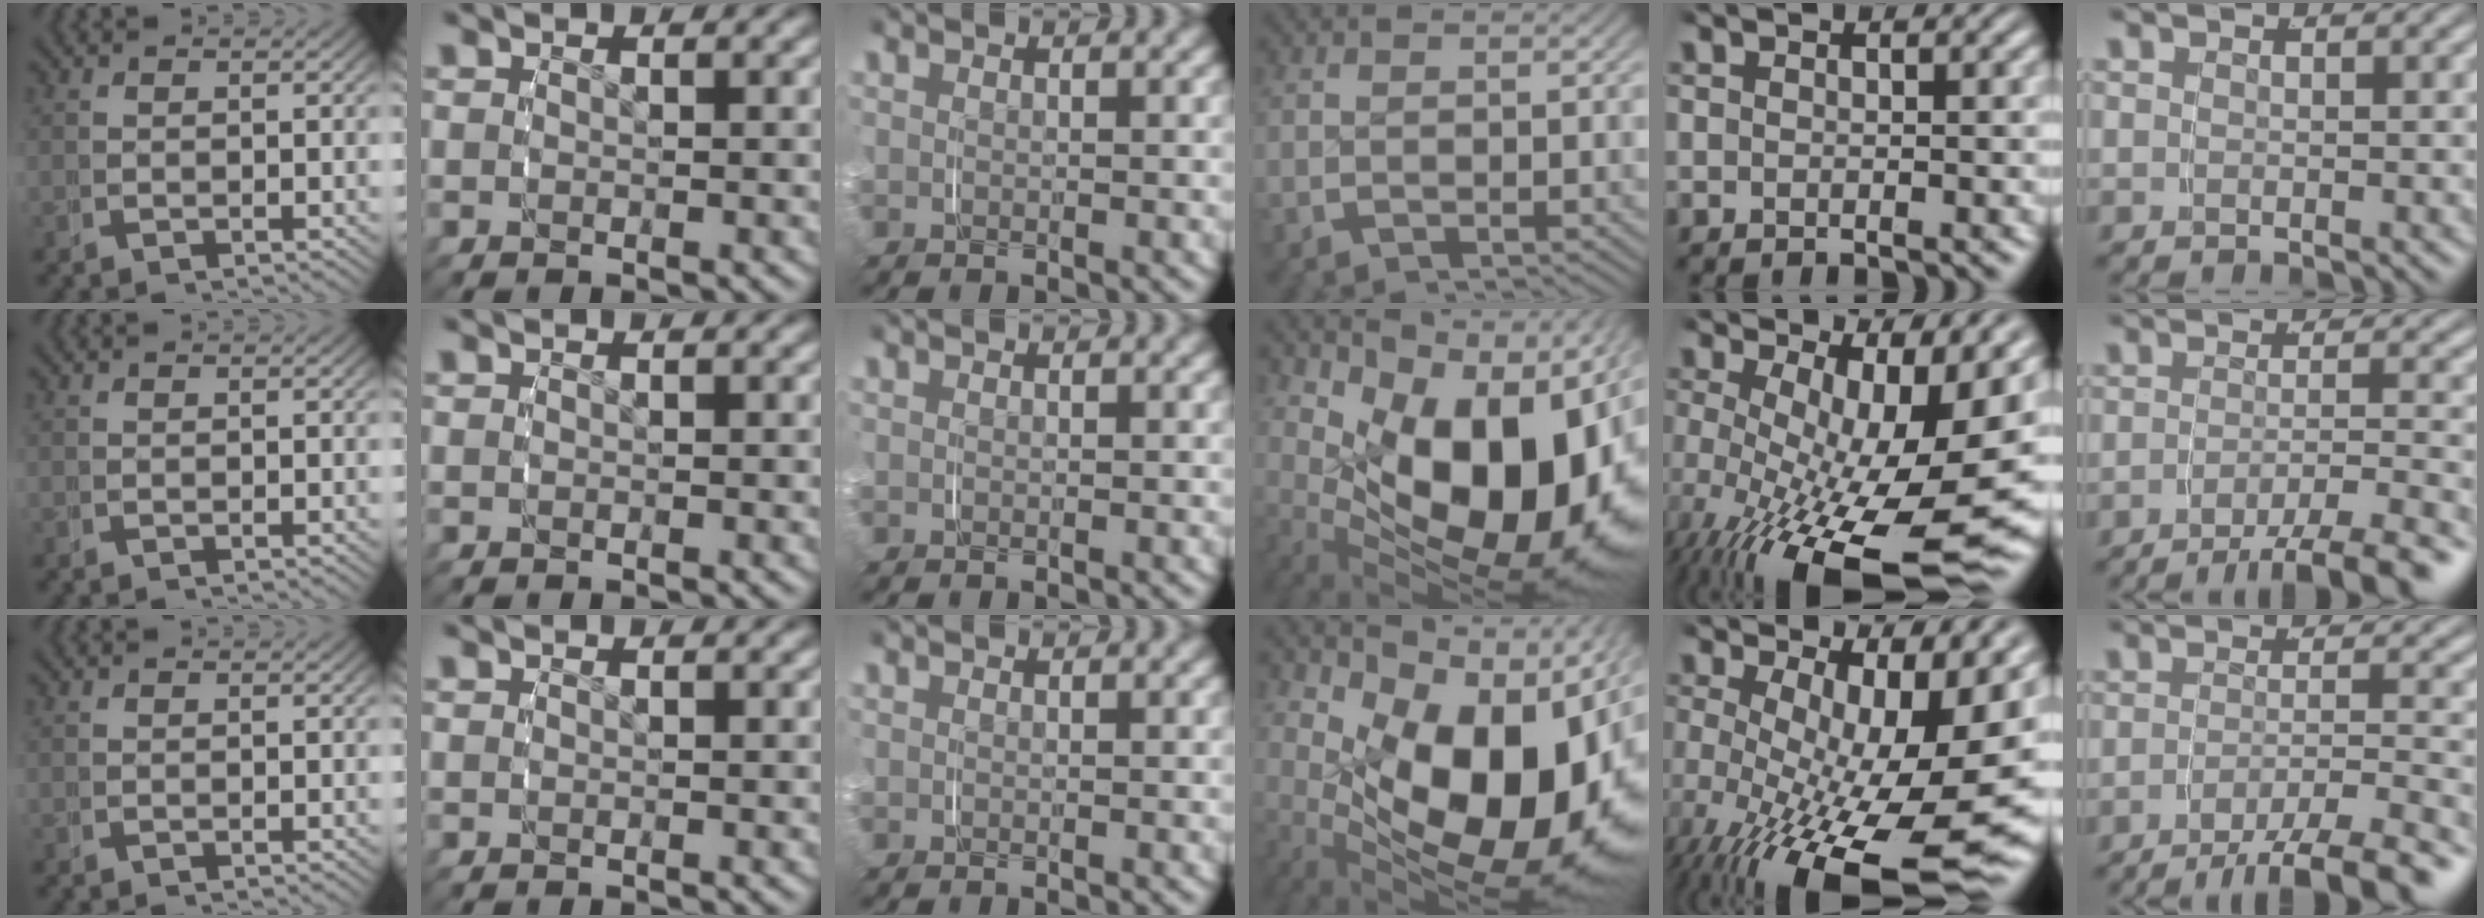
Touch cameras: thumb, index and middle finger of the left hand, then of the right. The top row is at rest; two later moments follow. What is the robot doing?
{"motion": "grasp_and_lifting", "object": "plastic wrap"}